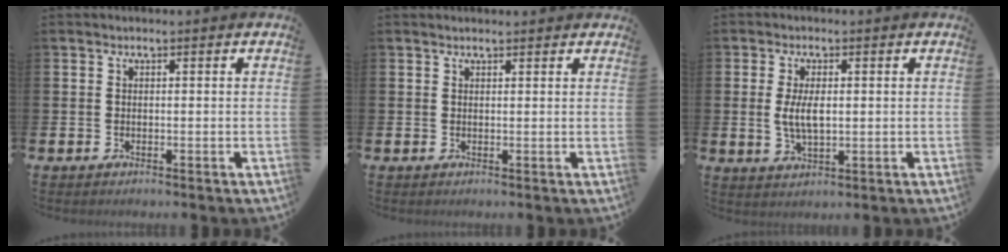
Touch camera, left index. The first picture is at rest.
{"total": 0.8, "force": [0.7, 0.1, 0.2], "torque": [-0.005, 0.004, 0.014]}
{"total": 4.3, "force": [0.5, 2.0, 3.8], "torque": [-0.064, 0.001, 0.004]}